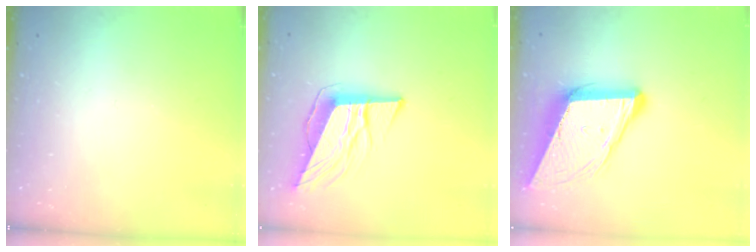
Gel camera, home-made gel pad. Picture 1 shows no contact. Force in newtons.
{"total": 11.2, "press": 10.6, "slide": 3.7}
{"total": 13.2, "press": 12.6, "slide": 4.0}